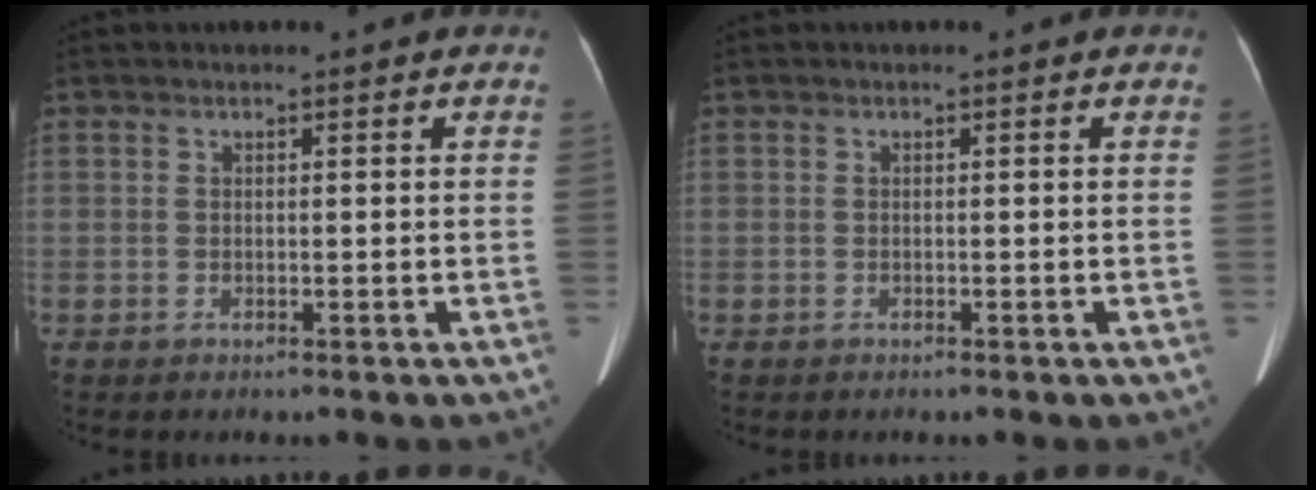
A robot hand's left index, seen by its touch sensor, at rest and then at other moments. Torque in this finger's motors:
{"motor_torque": [-0.02, -0.04, 0.00, 0.00]}